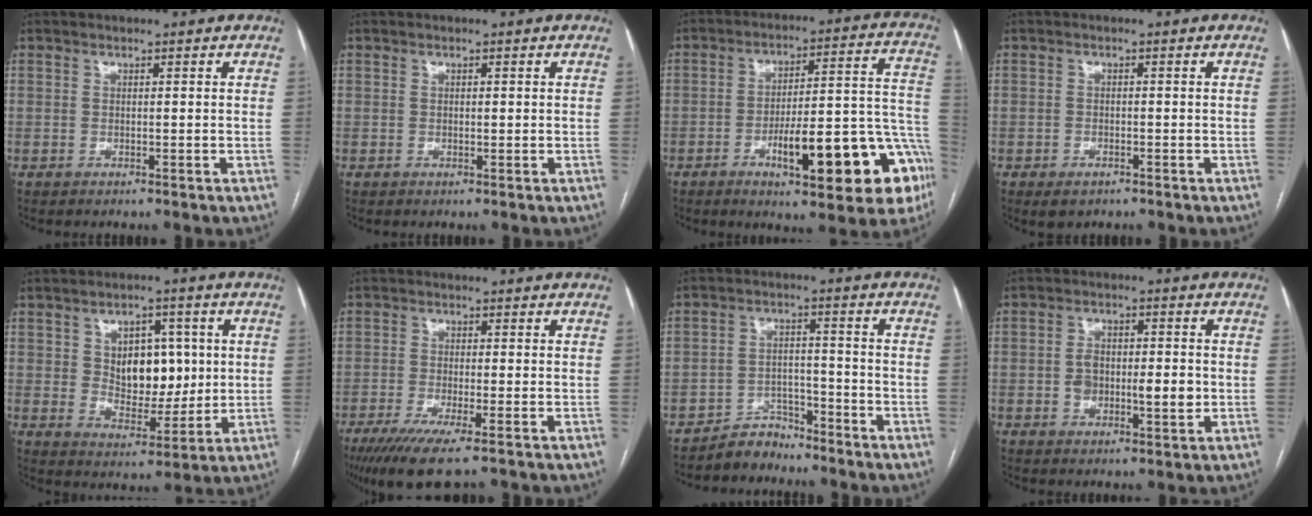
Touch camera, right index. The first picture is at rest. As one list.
[{"total": 0.5, "force": [0.0, 0.2, 0.5], "torque": [-0.009, -0.001, 0.002]}, {"total": 20.5, "force": [-8.8, 4.6, 17.9], "torque": [-0.156, 0.040, -0.112]}, {"total": 2.2, "force": [-1.4, 1.3, 1.1], "torque": [-0.021, -0.003, -0.012]}, {"total": 9.6, "force": [1.8, 5.9, 7.3], "torque": [-0.113, 0.007, 0.040]}, {"total": 7.7, "force": [-4.9, 0.6, 5.9], "torque": [-0.099, -0.019, -0.082]}, {"total": 4.7, "force": [-4.3, 1.8, -0.2], "torque": [0.009, 0.007, -0.076]}, {"total": 6.8, "force": [-0.8, 3.3, 5.9], "torque": [-0.098, 0.008, -0.009]}]